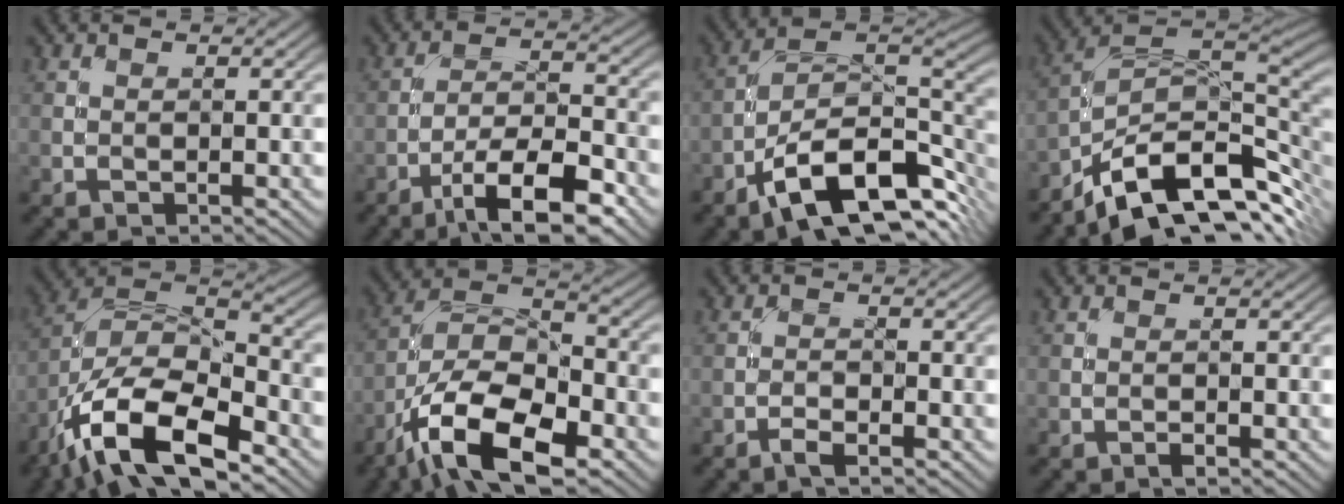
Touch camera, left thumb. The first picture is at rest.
{"total": 11.0, "force": [-7.0, 3.1, 7.9], "torque": [-0.135, 0.005, -0.122]}
{"total": 14.3, "force": [-7.6, 6.1, 10.5], "torque": [-0.174, -0.012, -0.140]}
{"total": 13.5, "force": [-6.2, 6.6, 10.0], "torque": [-0.187, -0.005, -0.106]}
{"total": 15.9, "force": [-9.7, 6.6, 10.8], "torque": [-0.227, -0.020, -0.184]}
{"total": 14.4, "force": [-8.2, 6.2, 10.1], "torque": [-0.206, -0.012, -0.168]}
{"total": 1.9, "force": [-1.4, 0.4, 1.1], "torque": [-0.026, 0.002, -0.032]}
{"total": 0.5, "force": [-0.4, 0.1, 0.3], "torque": [-0.007, 0.001, -0.009]}